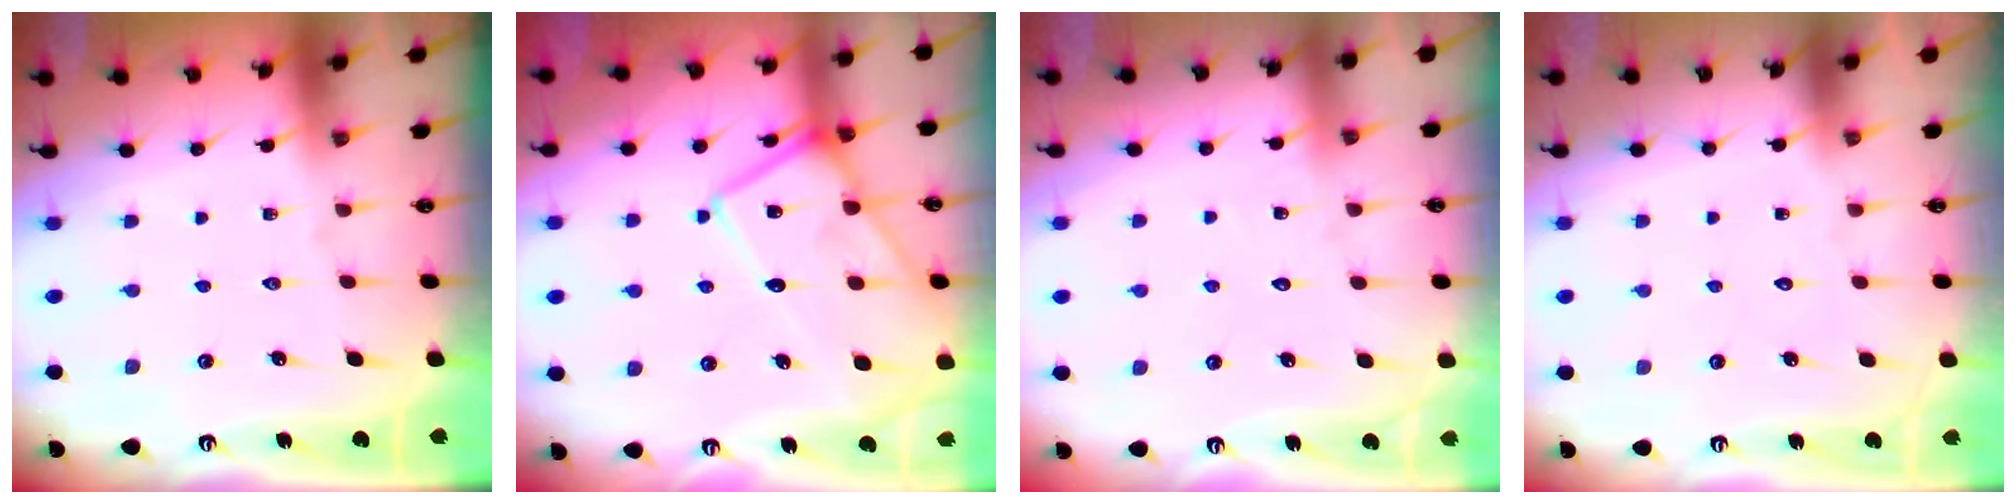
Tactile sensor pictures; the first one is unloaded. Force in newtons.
{"total": 15.1, "press": 15.0, "slide": 1.4}
{"total": 5.1, "press": 5.1, "slide": 0.6}
{"total": 1.6, "press": 1.6, "slide": 0.0}